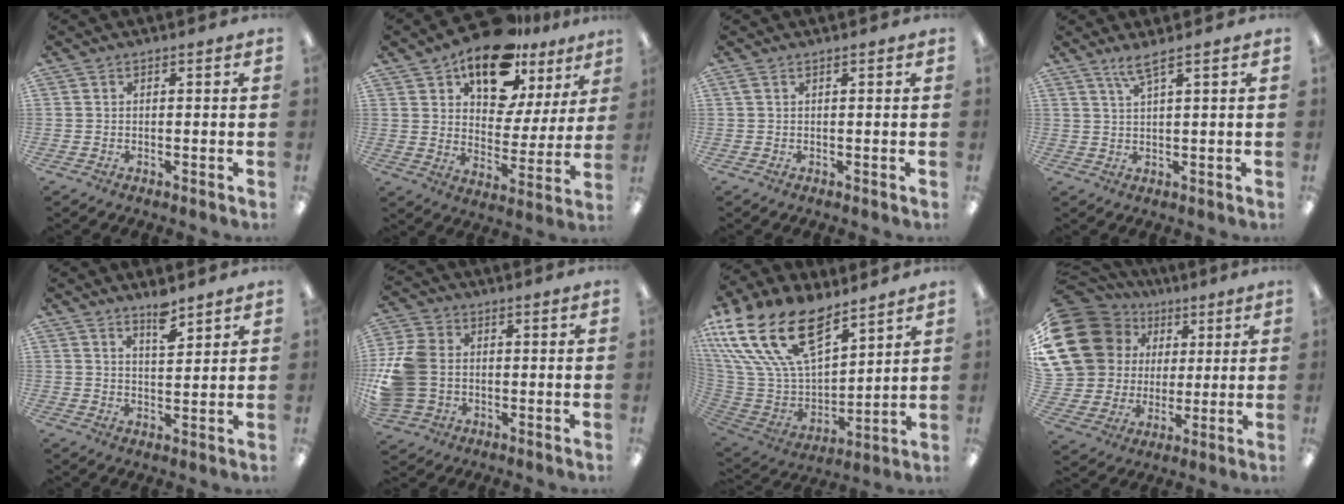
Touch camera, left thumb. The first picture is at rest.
{"total": 17.2, "force": [12.4, 8.6, 8.3], "torque": [-0.135, -0.073, 0.218]}
{"total": 0.8, "force": [0.4, 0.3, 0.6], "torque": [-0.013, 0.002, 0.007]}
{"total": 3.6, "force": [2.8, 0.0, 2.3], "torque": [-0.054, -0.003, 0.049]}
{"total": 5.7, "force": [4.5, 1.9, 3.0], "torque": [-0.036, -0.029, 0.074]}
{"total": 13.4, "force": [0.0, 10.6, 8.1], "torque": [-0.181, 0.021, 0.004]}
{"total": 25.3, "force": [15.5, 13.2, 15.1], "torque": [-0.318, -0.097, 0.279]}
{"total": 20.7, "force": [6.8, 16.9, 9.9], "torque": [-0.213, -0.018, 0.146]}